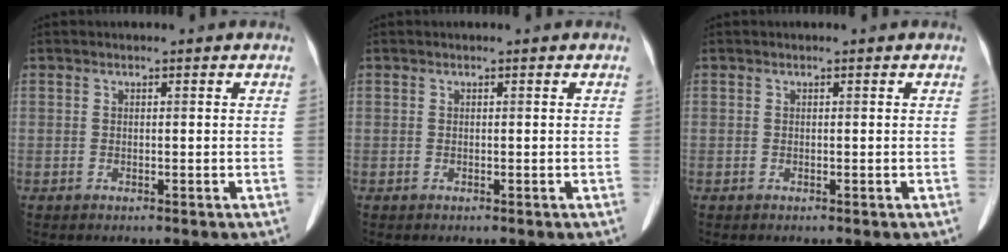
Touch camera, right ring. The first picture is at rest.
{"total": 0.0}
{"total": 0.0}